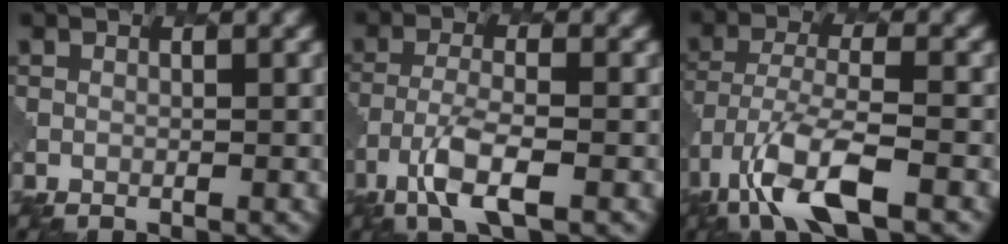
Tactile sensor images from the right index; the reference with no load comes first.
{"total": 4.4, "force": [-2.4, 1.2, 3.5], "torque": [-0.074, -0.005, -0.050]}
{"total": 7.3, "force": [-4.2, 2.4, 5.5], "torque": [-0.109, -0.006, -0.084]}